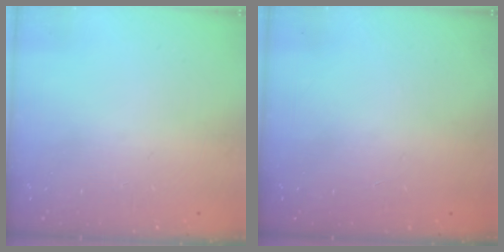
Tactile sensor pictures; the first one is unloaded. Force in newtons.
{"total": 0.9, "press": 0.0, "slide": 0.9}